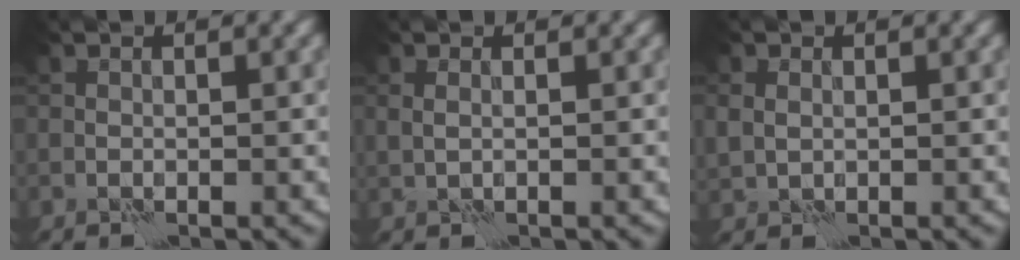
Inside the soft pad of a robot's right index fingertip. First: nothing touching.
{"total": 0.7, "force": [0.5, 0.3, 0.5], "torque": [-0.012, 0.000, 0.007]}
{"total": 1.5, "force": [0.4, 1.3, 0.6], "torque": [-0.017, 0.004, 0.014]}